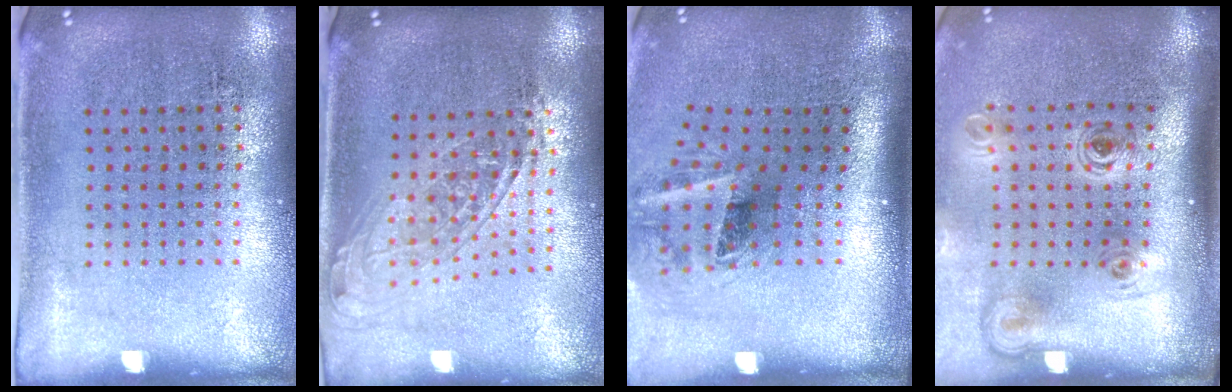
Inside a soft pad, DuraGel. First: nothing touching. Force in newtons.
{"total": 1.6, "press": 1.3, "slide": 0.9}
{"total": 2.1, "press": 1.3, "slide": 1.7}
{"total": 2.2, "press": 1.5, "slide": 1.7}